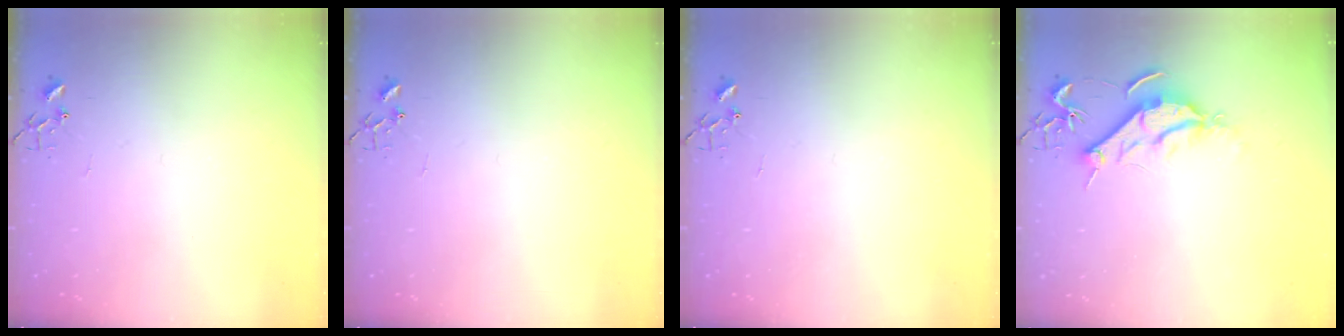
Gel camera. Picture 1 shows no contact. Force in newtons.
{"total": 0.0}
{"total": 0.0}
{"total": 9.1, "press": 9.0, "slide": 0.8}